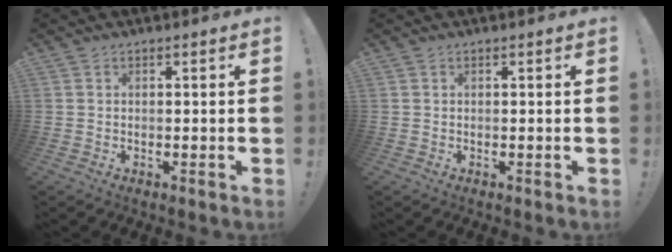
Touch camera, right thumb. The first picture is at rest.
{"total": 0.0}